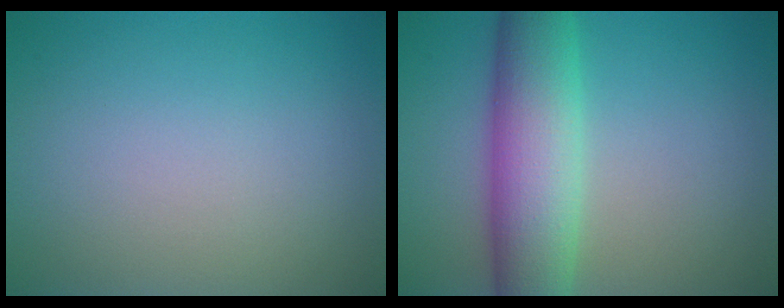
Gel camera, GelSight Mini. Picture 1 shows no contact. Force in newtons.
{"total": 8.1, "press": 8.1, "slide": 0.3}